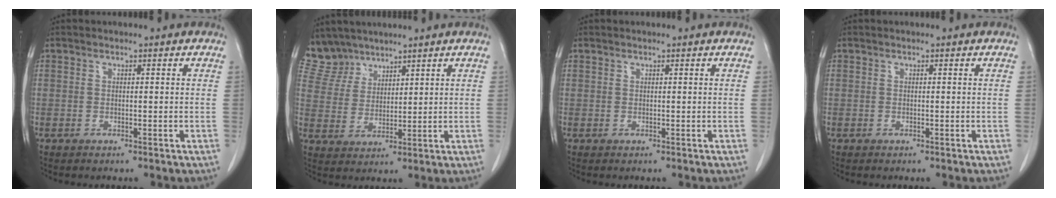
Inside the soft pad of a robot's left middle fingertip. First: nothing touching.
{"total": 5.8, "force": [5.3, 2.4, -0.3], "torque": [0.001, 0.004, 0.120]}
{"total": 0.0}
{"total": 0.0}